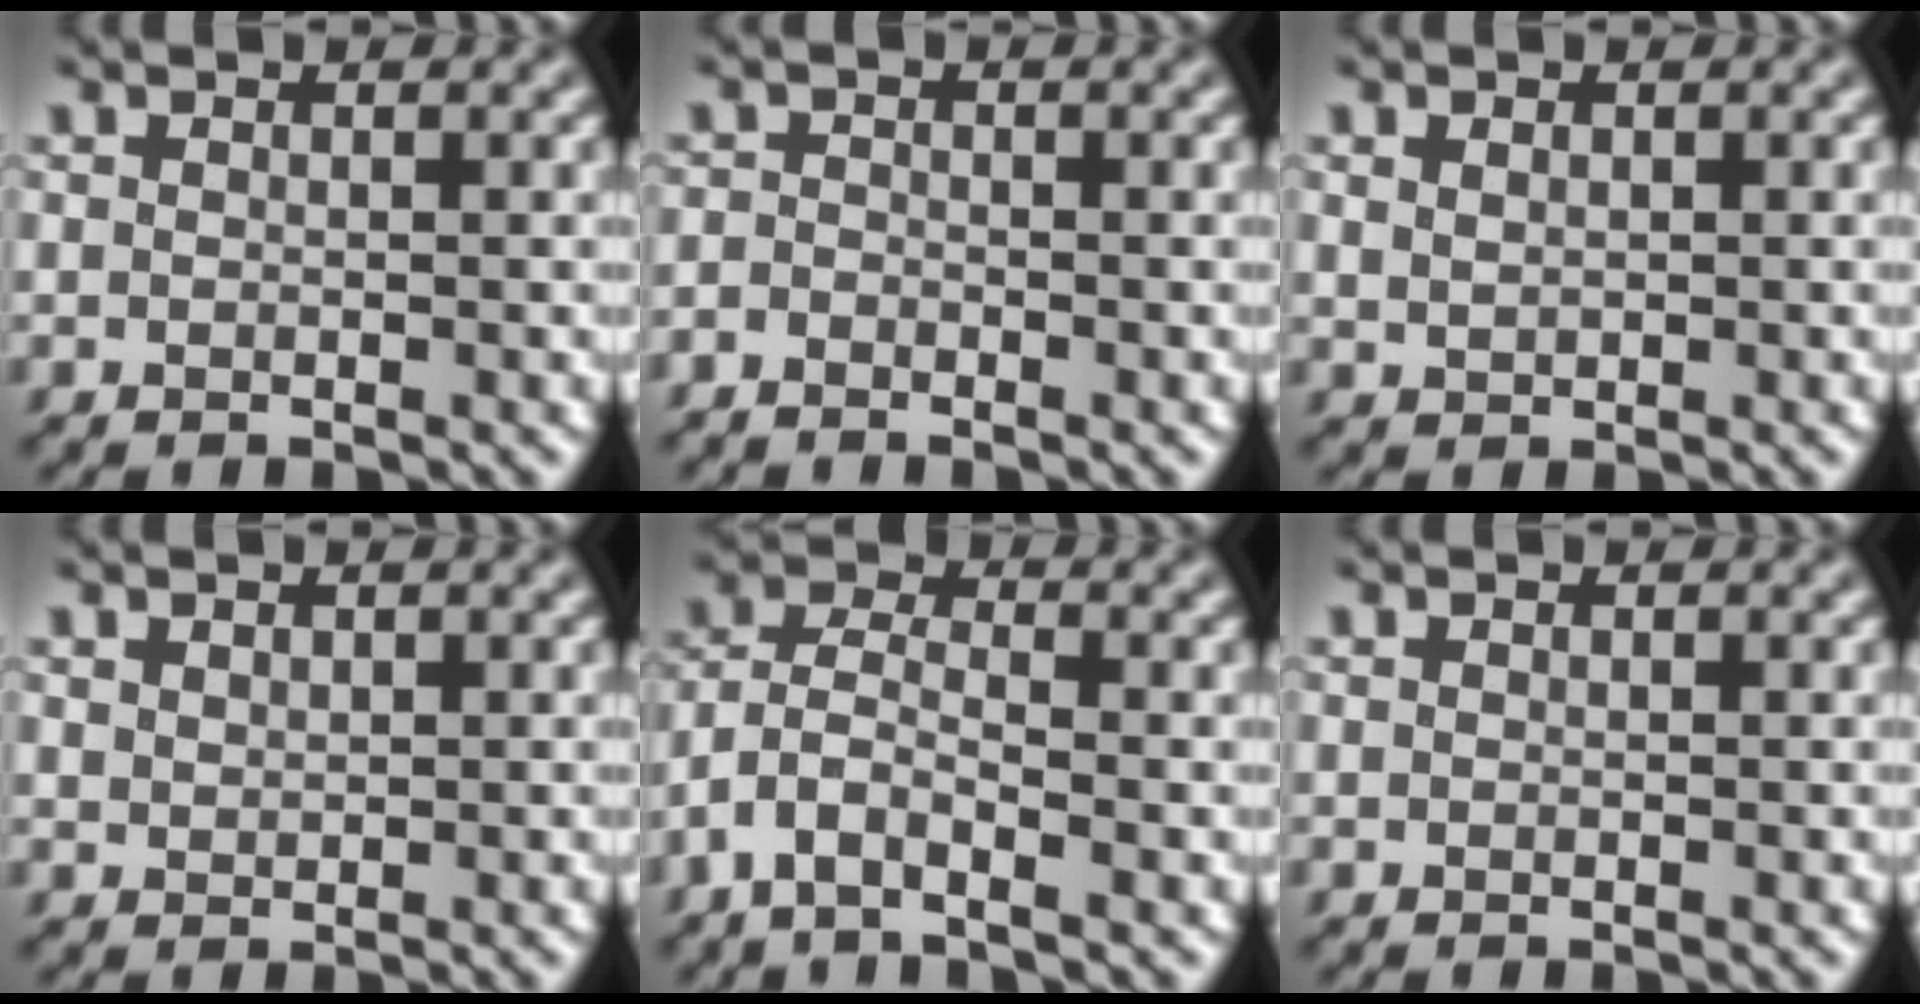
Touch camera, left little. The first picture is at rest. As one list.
[{"total": 1.5, "force": [-1.4, 0.4, 0.3], "torque": [-0.010, -0.001, -0.030]}, {"total": 0.8, "force": [0.3, 0.6, 0.4], "torque": [-0.012, 0.000, 0.011]}, {"total": 0.7, "force": [0.5, 0.4, 0.1], "torque": [-0.007, -0.001, 0.014]}, {"total": 3.9, "force": [-2.3, 1.4, 2.8], "torque": [-0.067, 0.007, -0.055]}, {"total": 0.0}]